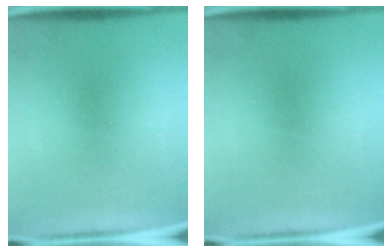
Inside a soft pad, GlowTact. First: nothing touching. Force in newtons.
{"total": 0.0}